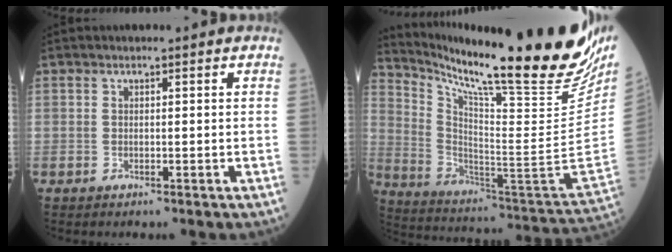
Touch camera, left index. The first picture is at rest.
{"total": 29.5, "force": [23.5, 1.4, 17.9], "torque": [-0.302, -0.091, 0.344]}